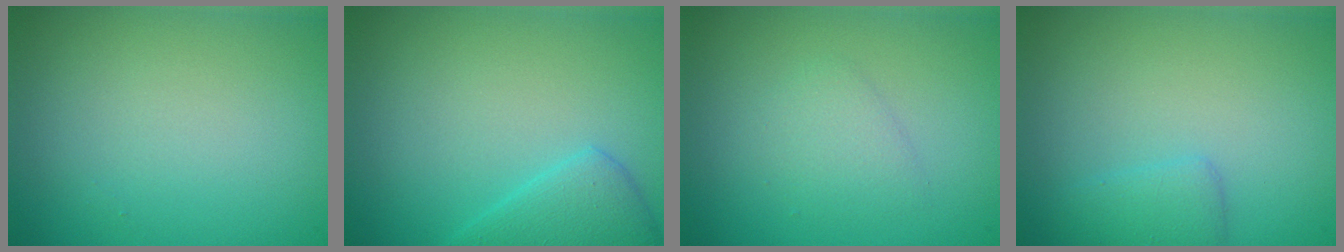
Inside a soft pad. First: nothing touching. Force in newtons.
{"total": 3.0, "press": 3.0, "slide": 0.2}
{"total": 1.6, "press": 1.6, "slide": 0.1}
{"total": 1.9, "press": 1.9, "slide": 0.1}